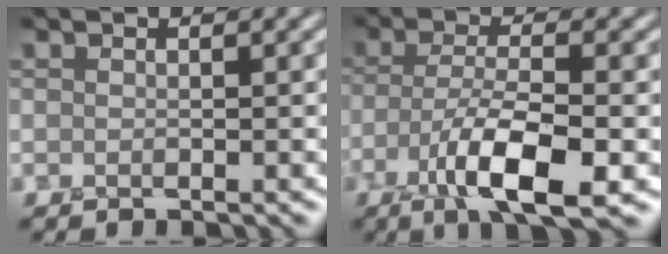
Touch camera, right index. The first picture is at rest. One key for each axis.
{"total": 7.0, "fx": -3.1, "fy": 1.9, "fz": 6.0, "tx": -0.106, "ty": 0.003, "tz": -0.063}